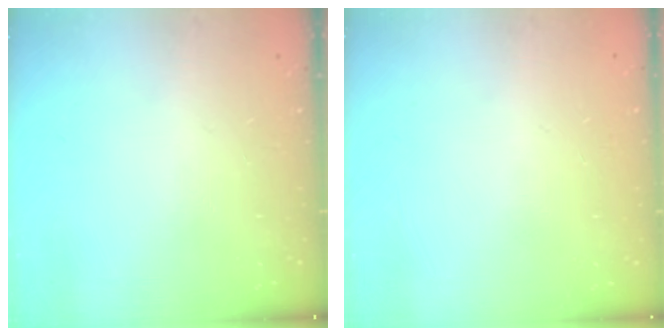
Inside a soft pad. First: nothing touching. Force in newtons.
{"total": 0.0}